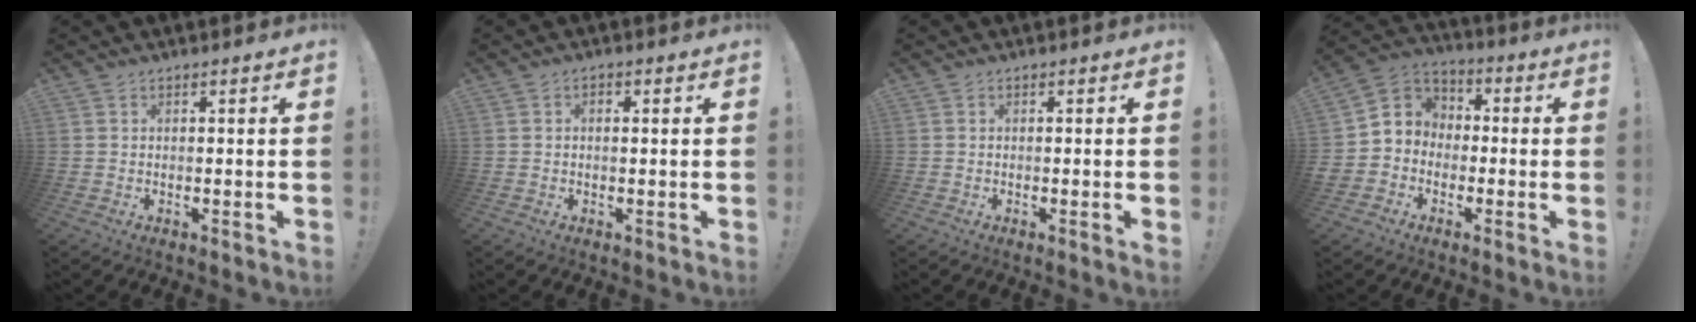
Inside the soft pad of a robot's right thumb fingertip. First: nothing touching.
{"total": 0.8, "force": [-0.1, 0.3, 0.7], "torque": [-0.005, 0.000, -0.004]}
{"total": 1.4, "force": [-0.2, -0.5, 1.3], "torque": [-0.029, 0.002, -0.004]}
{"total": 7.3, "force": [-2.1, 6.9, 1.2], "torque": [-0.023, 0.023, -0.030]}